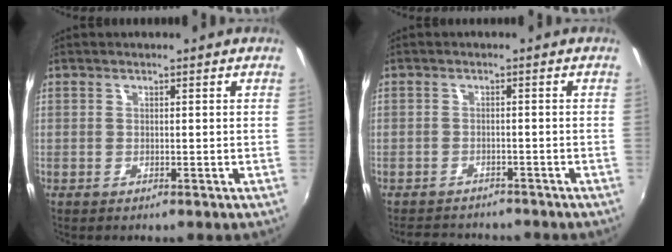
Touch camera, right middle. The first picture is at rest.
{"total": 5.8, "force": [-5.1, 2.4, 1.2], "torque": [-0.038, 0.011, -0.077]}